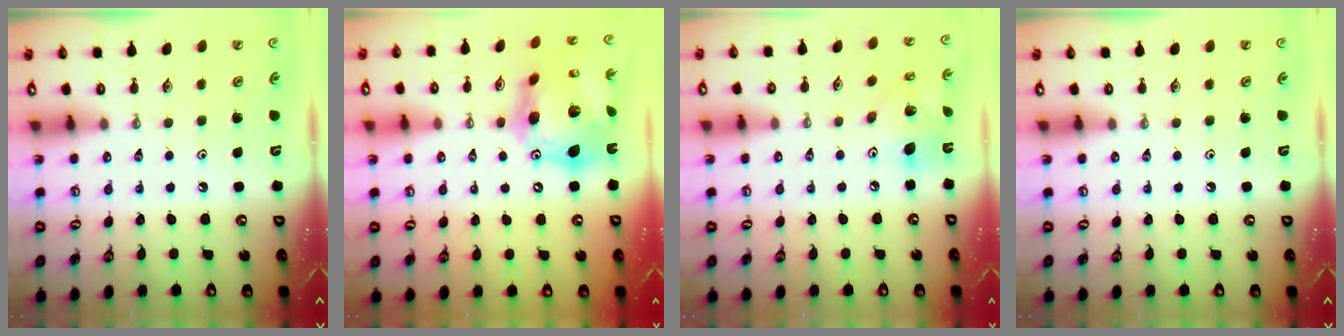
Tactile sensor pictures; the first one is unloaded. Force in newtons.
{"total": 22.0, "press": 21.8, "slide": 2.5}
{"total": 12.4, "press": 12.2, "slide": 2.2}
{"total": 0.0}